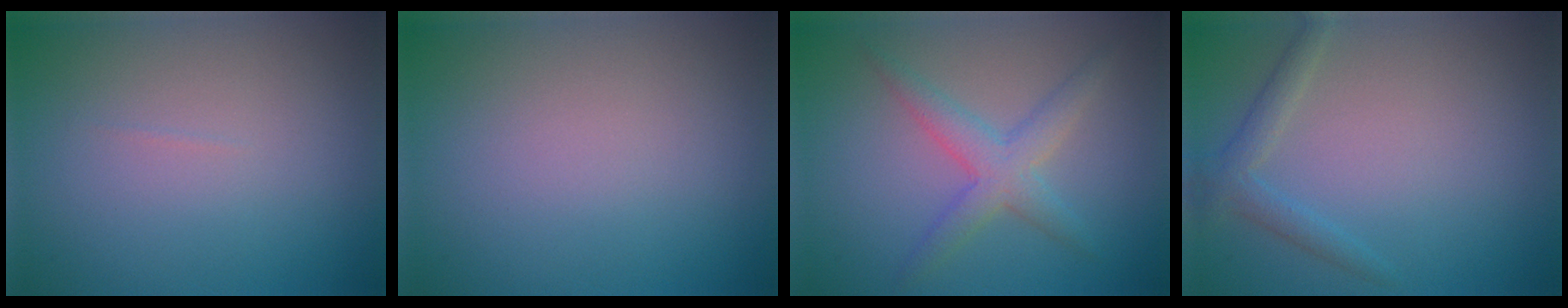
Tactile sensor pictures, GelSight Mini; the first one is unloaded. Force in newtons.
{"total": 0.0}
{"total": 2.3, "press": 2.3, "slide": 0.1}
{"total": 1.9, "press": 1.9, "slide": 0.2}